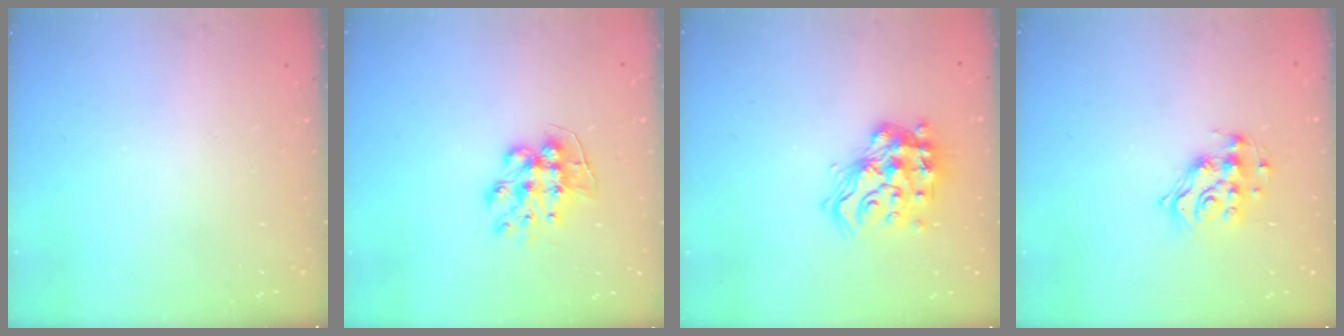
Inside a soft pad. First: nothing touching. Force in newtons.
{"total": 9.5, "press": 9.4, "slide": 0.8}
{"total": 16.0, "press": 15.9, "slide": 1.8}
{"total": 11.0, "press": 11.0, "slide": 0.4}